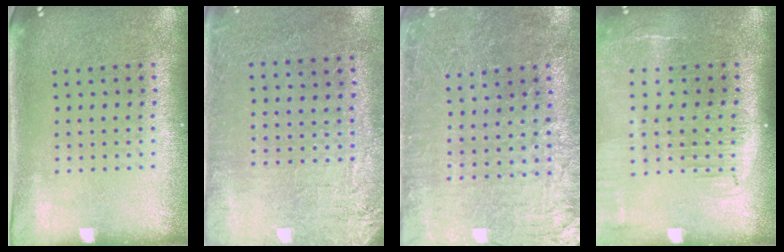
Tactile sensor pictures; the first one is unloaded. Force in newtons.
{"total": 2.7, "press": 2.4, "slide": 1.3}
{"total": 2.0, "press": 2.0, "slide": 0.3}
{"total": 2.0, "press": 1.6, "slide": 1.2}